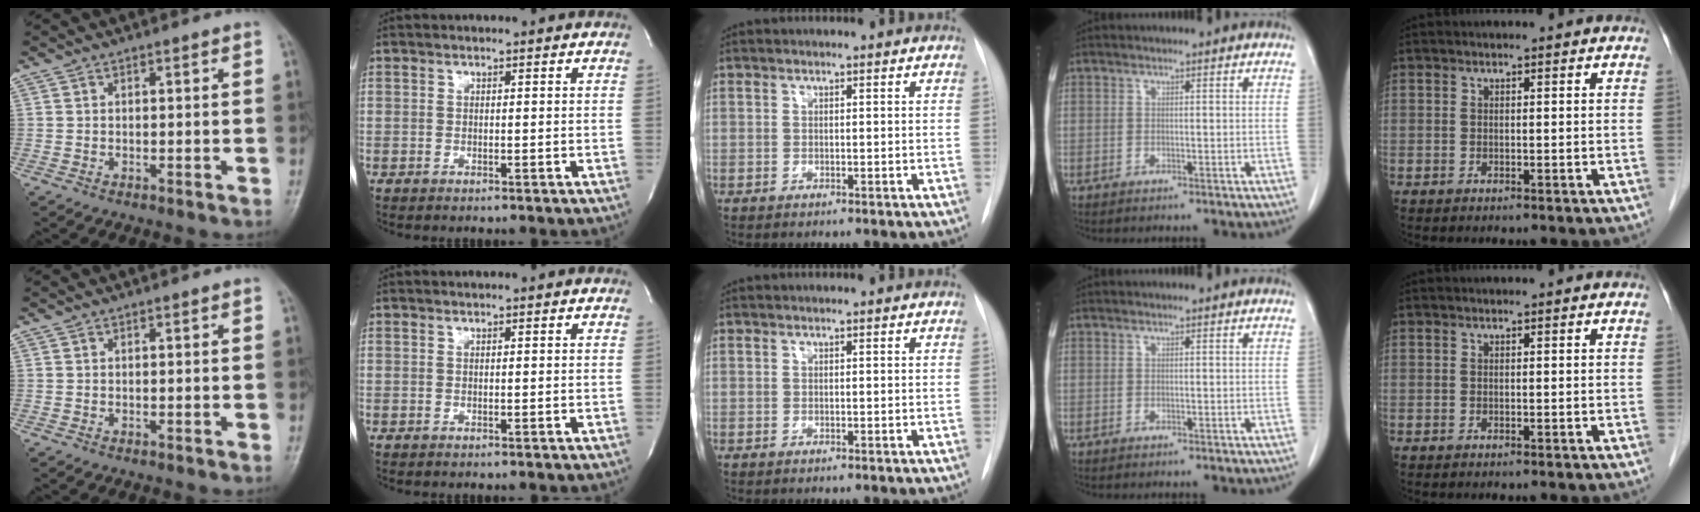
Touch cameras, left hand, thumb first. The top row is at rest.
{}